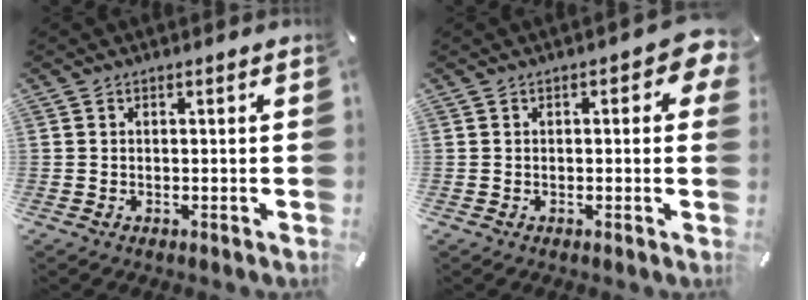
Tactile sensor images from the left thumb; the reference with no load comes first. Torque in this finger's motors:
{"motor_torque": [0.59, 0.12, 0.04, -0.20, 0.07]}